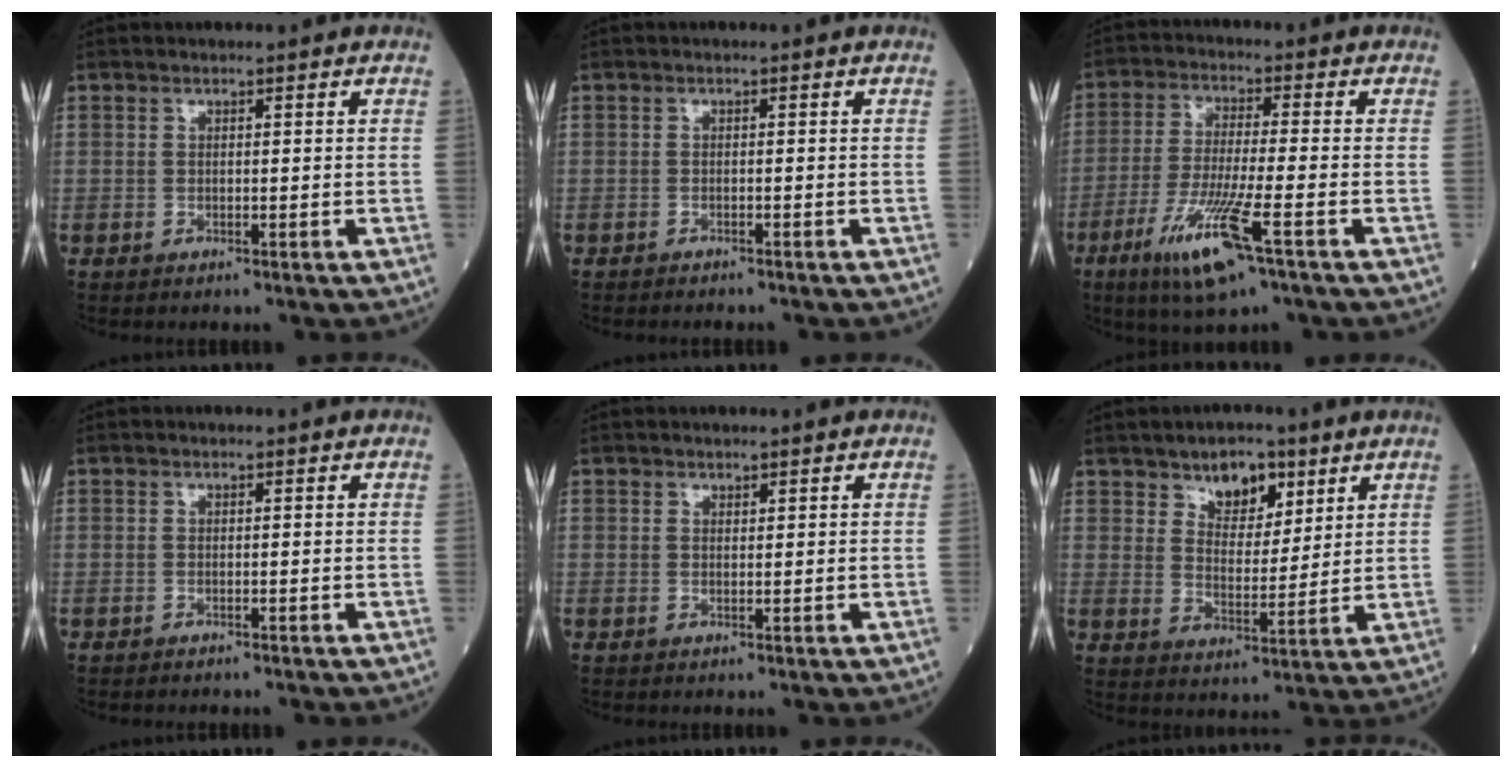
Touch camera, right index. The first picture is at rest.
{"total": 2.7, "force": [-2.5, 0.3, 1.0], "torque": [-0.015, -0.002, -0.031]}
{"total": 11.0, "force": [-5.5, 0.7, 9.5], "torque": [-0.190, -0.027, -0.101]}
{"total": 0.9, "force": [-0.8, 0.1, 0.3], "torque": [0.000, 0.001, -0.013]}
{"total": 0.5, "force": [0.5, 0.2, 0.1], "torque": [-0.003, -0.005, 0.008]}
{"total": 7.2, "force": [4.5, 3.6, 4.2], "torque": [-0.061, 0.000, 0.078]}